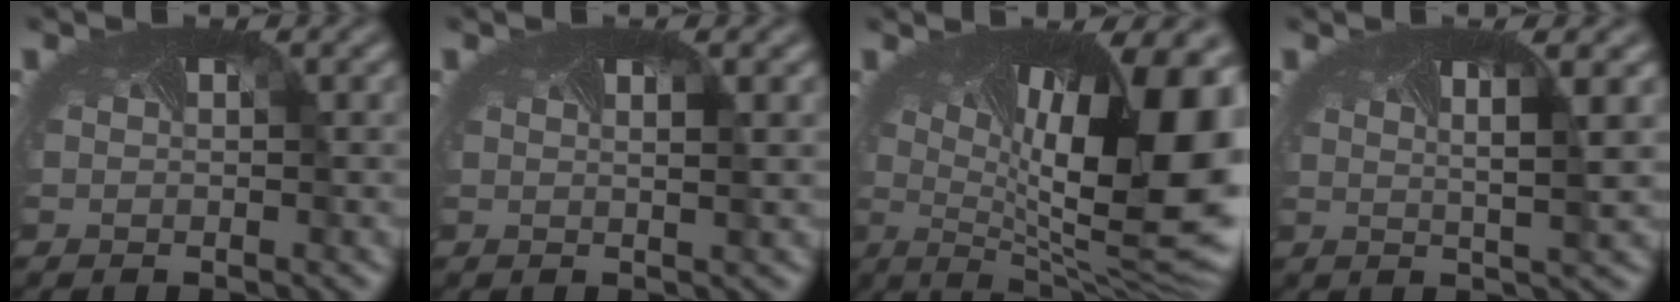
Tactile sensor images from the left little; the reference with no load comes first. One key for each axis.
{"total": 0.9, "fx": 0.3, "fy": 0.2, "fz": 0.9, "tx": -0.009, "ty": -0.002, "tz": -0.004}
{"total": 17.9, "fx": 0.6, "fy": 7.1, "fz": 16.5, "tx": -0.254, "ty": -0.022, "tz": 0.011}
{"total": 3.0, "fx": 0.7, "fy": 0.3, "fz": 2.9, "tx": -0.059, "ty": -0.012, "tz": 0.009}